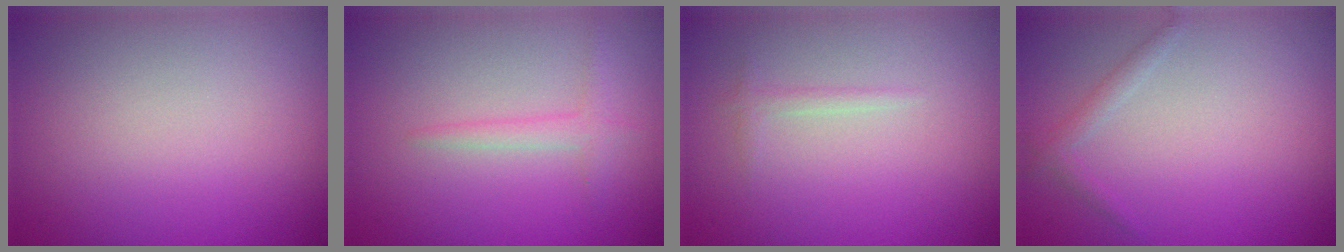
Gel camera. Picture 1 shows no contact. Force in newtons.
{"total": 1.5, "press": 1.5, "slide": 0.1}
{"total": 0.8, "press": 0.8, "slide": 0.0}
{"total": 1.1, "press": 1.1, "slide": 0.0}